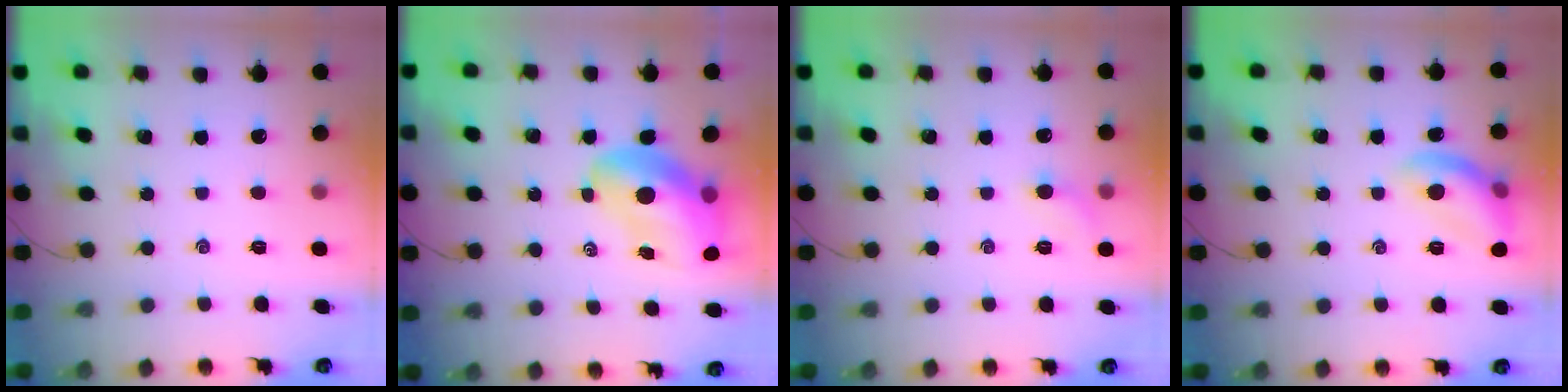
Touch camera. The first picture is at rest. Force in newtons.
{"total": 13.5, "press": 12.9, "slide": 4.0}
{"total": 5.2, "press": 5.0, "slide": 1.7}
{"total": 10.5, "press": 10.4, "slide": 0.5}